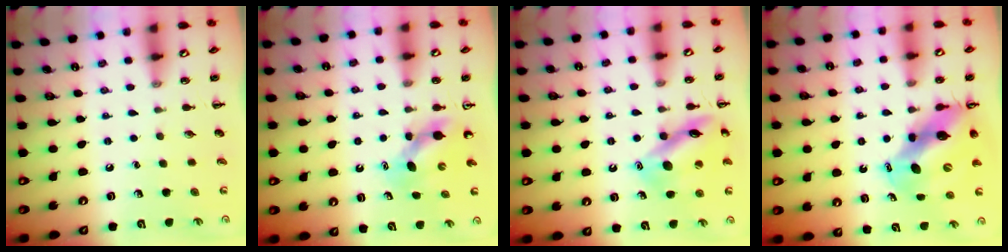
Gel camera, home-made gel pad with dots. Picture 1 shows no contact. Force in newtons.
{"total": 4.6, "press": 4.6, "slide": 0.4}
{"total": 15.0, "press": 15.0, "slide": 1.4}
{"total": 10.9, "press": 10.7, "slide": 2.5}